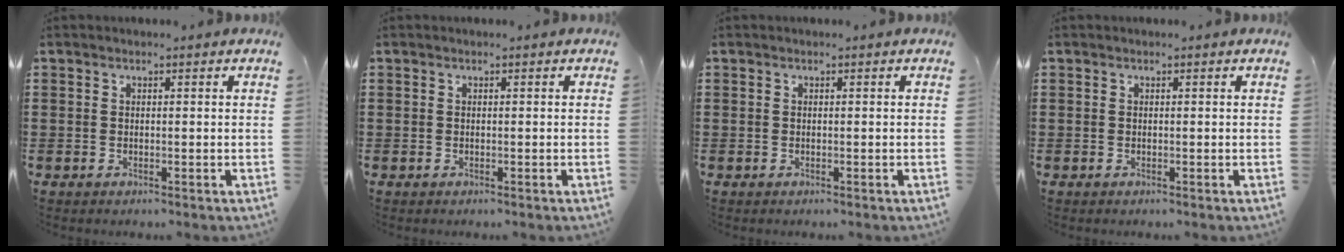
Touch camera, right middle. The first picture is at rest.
{"total": 0.0}
{"total": 0.0}
{"total": 0.0}